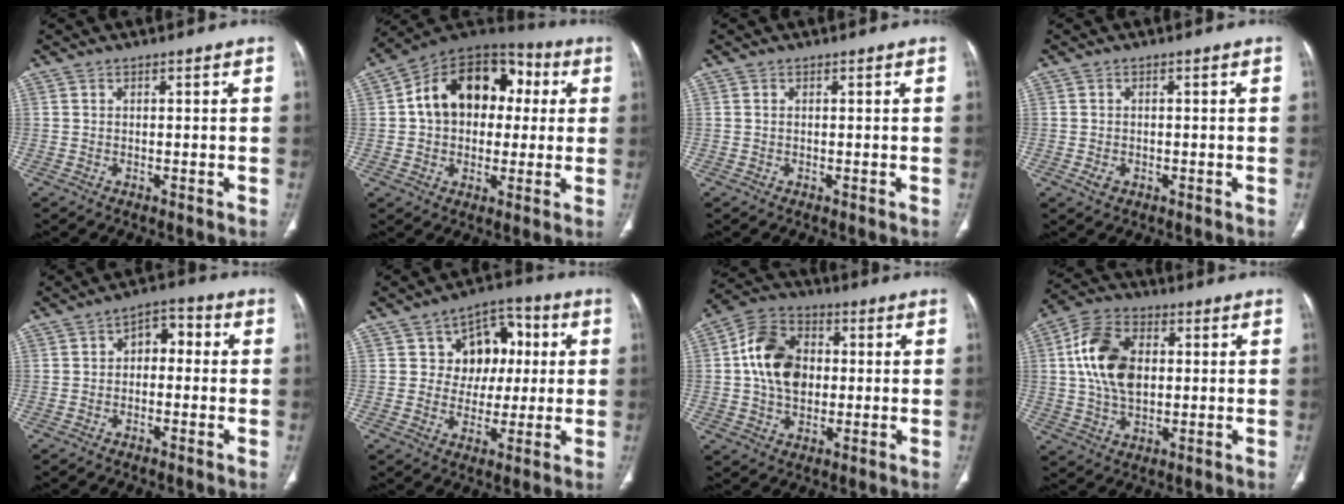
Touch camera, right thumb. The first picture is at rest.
{"total": 18.8, "force": [2.6, 13.5, 12.9], "torque": [-0.164, 0.035, 0.033]}
{"total": 0.0}
{"total": 1.9, "force": [-0.7, 1.5, 1.1], "torque": [-0.017, 0.003, -0.008]}
{"total": 5.5, "force": [0.1, 3.7, 4.1], "torque": [-0.034, 0.024, -0.012]}
{"total": 11.2, "force": [2.4, 9.0, 6.1], "torque": [-0.026, 0.008, 0.033]}
{"total": 13.4, "force": [1.0, 9.7, 9.2], "torque": [-0.144, 0.020, 0.012]}
{"total": 13.5, "force": [1.8, 8.6, 10.3], "torque": [-0.181, 0.012, 0.029]}